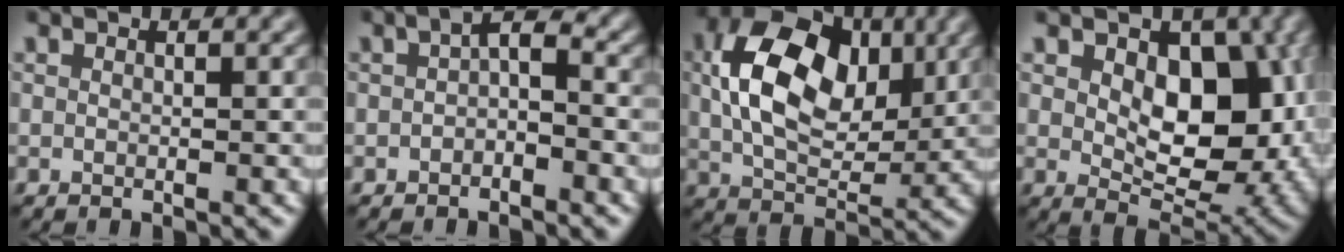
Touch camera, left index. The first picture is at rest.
{"total": 2.3, "force": [-0.5, 1.1, 1.9], "torque": [-0.031, 0.006, -0.014]}
{"total": 11.6, "force": [2.1, 7.4, 8.7], "torque": [-0.157, 0.008, 0.031]}
{"total": 9.4, "force": [1.2, 5.9, 7.2], "torque": [-0.106, -0.013, 0.022]}